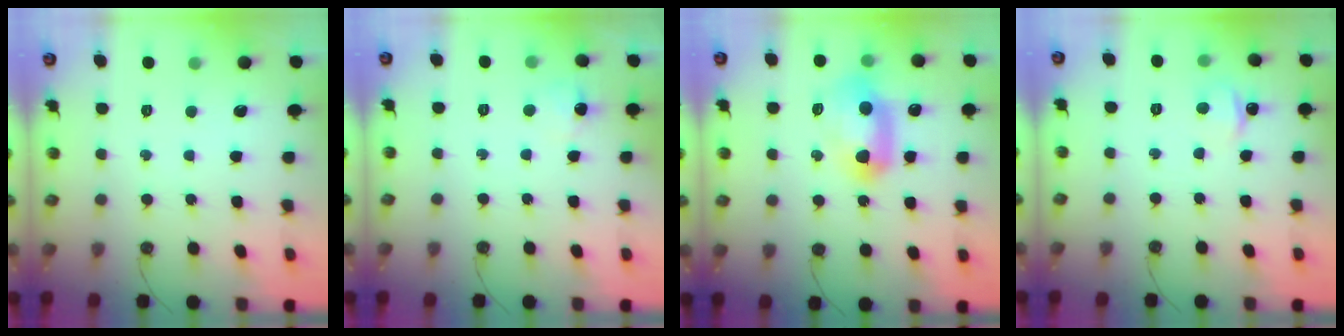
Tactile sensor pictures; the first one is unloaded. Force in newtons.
{"total": 6.5, "press": 6.5, "slide": 0.8}
{"total": 13.5, "press": 13.4, "slide": 0.9}
{"total": 2.8, "press": 2.7, "slide": 0.4}